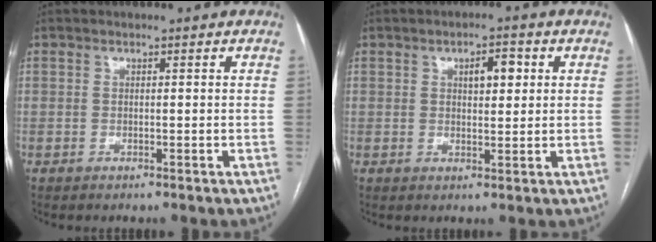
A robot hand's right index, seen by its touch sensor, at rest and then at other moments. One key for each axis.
{"total": 4.0, "fx": 1.3, "fy": 1.6, "fz": 3.4, "tx": -0.053, "ty": 0.008, "tz": 0.019}